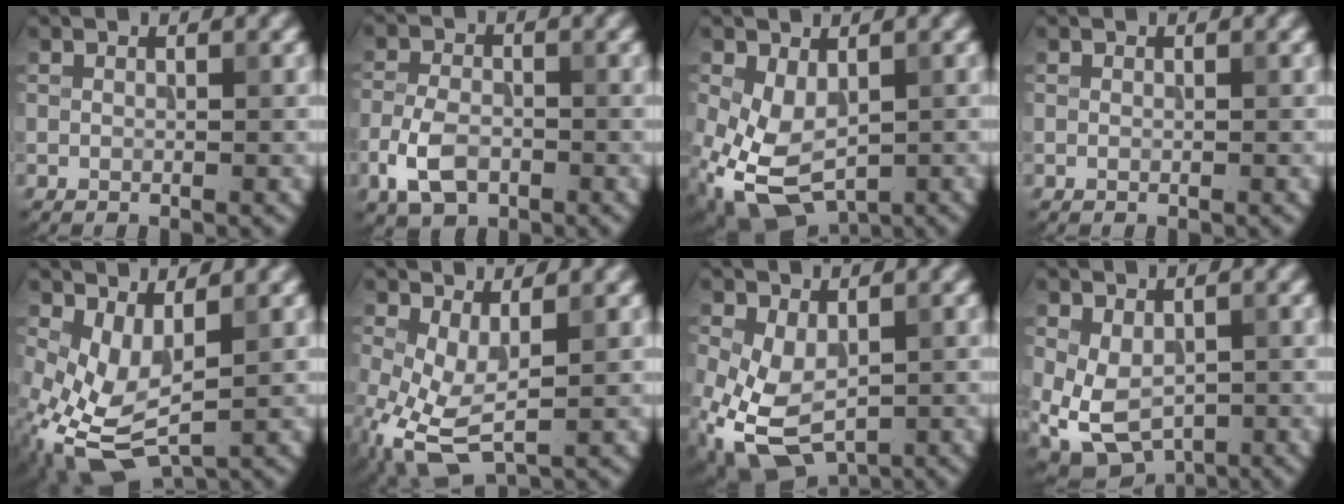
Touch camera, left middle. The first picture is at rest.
{"total": 3.9, "force": [-2.4, 2.2, 2.1], "torque": [-0.048, -0.005, -0.043]}
{"total": 6.6, "force": [-2.4, 3.8, 4.8], "torque": [-0.123, -0.012, -0.030]}
{"total": 0.0}
{"total": 5.0, "force": [-1.0, 2.4, 4.3], "torque": [-0.109, -0.008, -0.008]}
{"total": 4.7, "force": [-1.5, 2.0, 4.0], "torque": [-0.107, -0.011, -0.018]}
{"total": 7.3, "force": [-2.9, 4.1, 5.3], "torque": [-0.136, -0.019, -0.036]}
{"total": 5.9, "force": [-1.3, 3.7, 4.3], "torque": [-0.100, -0.025, -0.001]}